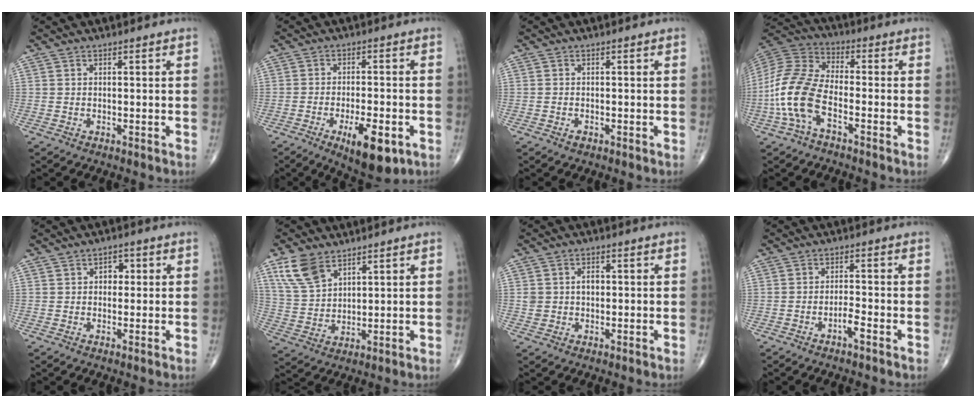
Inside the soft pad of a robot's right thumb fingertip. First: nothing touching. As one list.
[{"total": 10.4, "force": [-4.4, 3.7, 8.6], "torque": [-0.126, 0.003, -0.059]}, {"total": 0.8, "force": [-0.4, 0.4, 0.5], "torque": [-0.008, 0.000, -0.008]}, {"total": 13.8, "force": [-4.6, 6.6, 11.3], "torque": [-0.251, 0.032, -0.097]}, {"total": 2.5, "force": [0.5, 1.9, 1.5], "torque": [-0.004, 0.003, 0.002]}, {"total": 8.6, "force": [5.5, 4.6, 4.7], "torque": [-0.087, -0.018, 0.119]}, {"total": 3.5, "force": [0.4, 2.7, 2.2], "torque": [-0.028, 0.005, 0.007]}, {"total": 2.5, "force": [-1.5, 0.3, 1.9], "torque": [-0.037, 0.009, -0.030]}]